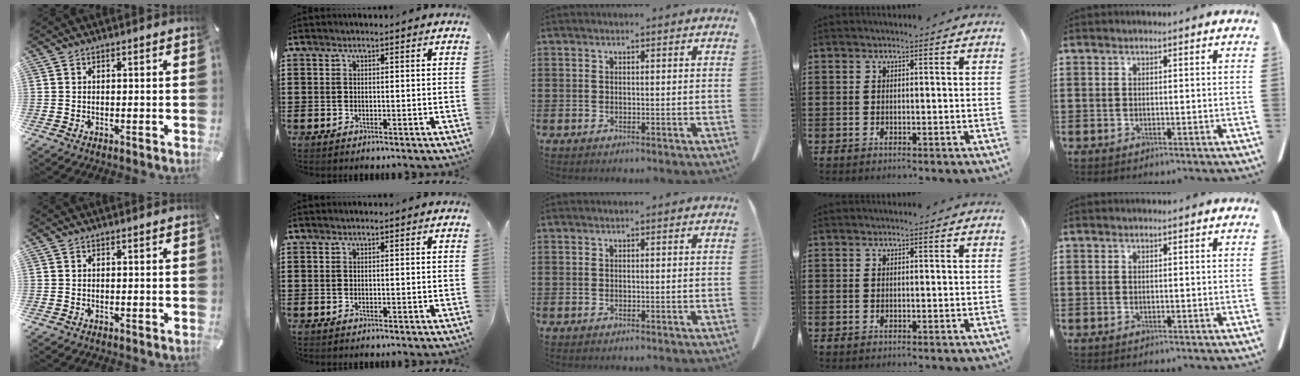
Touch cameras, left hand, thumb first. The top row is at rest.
{}